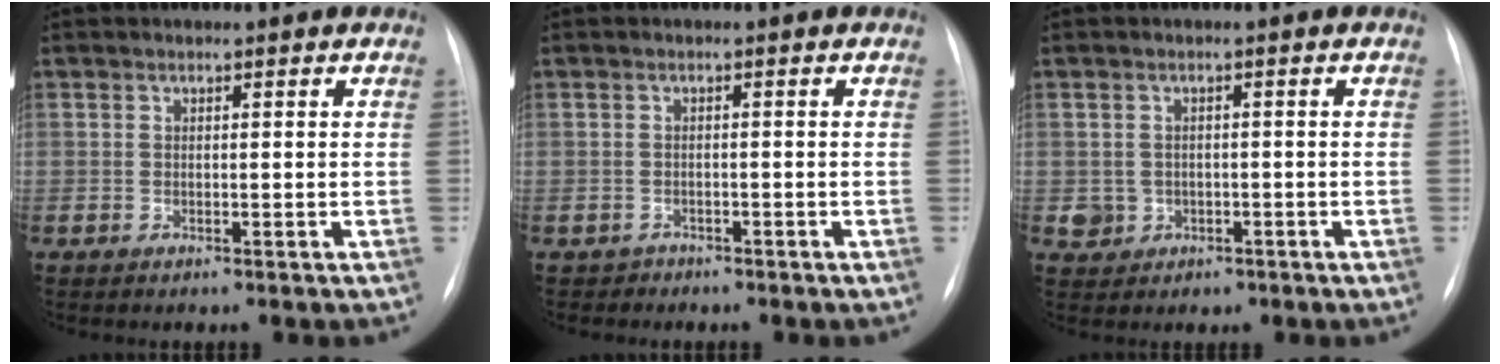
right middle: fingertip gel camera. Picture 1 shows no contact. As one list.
[{"total": 1.4, "force": [-1.1, 0.9, -0.4], "torque": [-0.001, 0.004, -0.020]}, {"total": 3.3, "force": [-0.9, 3.1, 0.6], "torque": [-0.007, 0.008, -0.001]}]